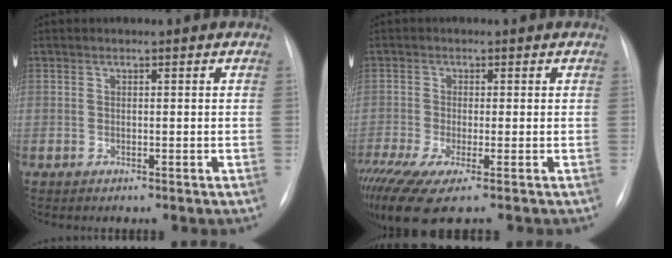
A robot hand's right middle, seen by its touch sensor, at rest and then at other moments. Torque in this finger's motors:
{"motor_torque": [0.96, -1.18, 0.54, 0.21]}